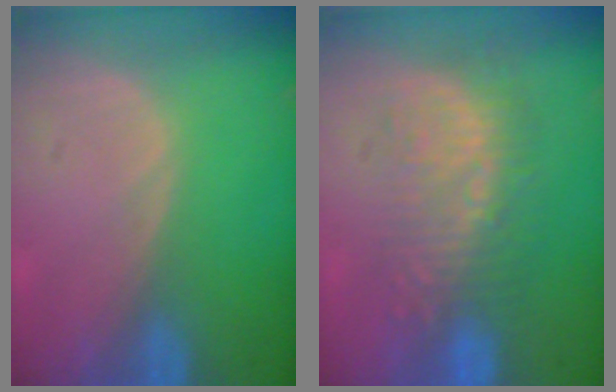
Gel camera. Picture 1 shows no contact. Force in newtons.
{"total": 8.9, "press": 8.4, "slide": 2.9}